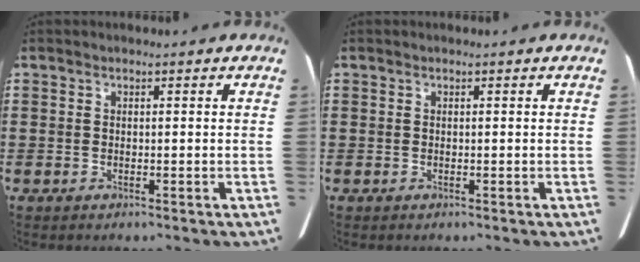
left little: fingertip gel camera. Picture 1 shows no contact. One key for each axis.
{"total": 0.0}